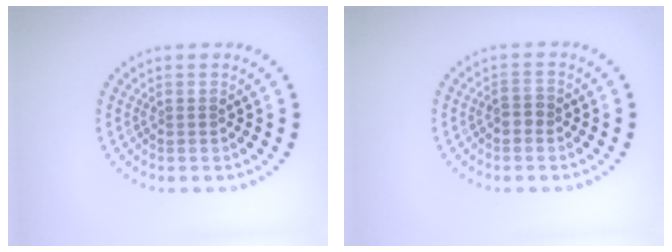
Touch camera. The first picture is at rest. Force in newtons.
{"total": 1.2, "press": 1.1, "slide": 0.5}